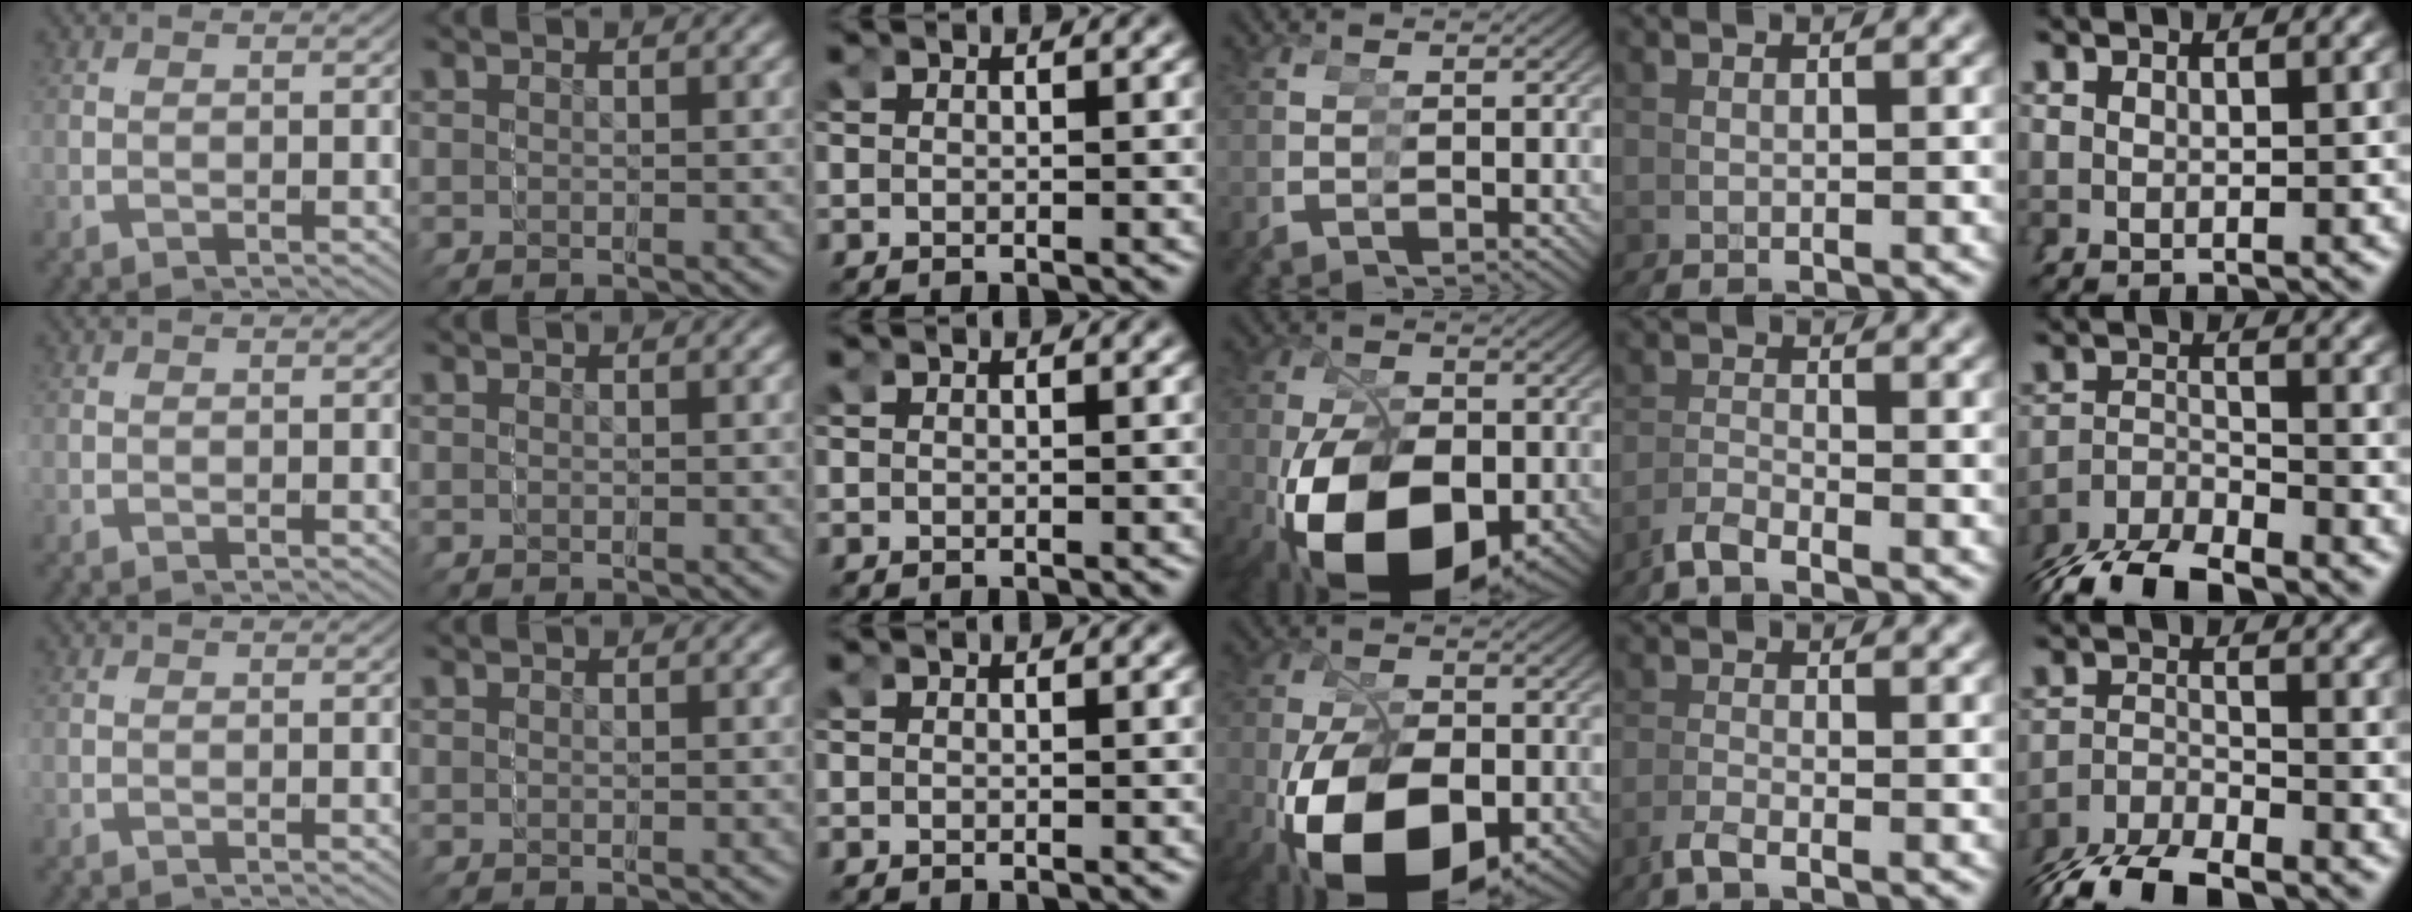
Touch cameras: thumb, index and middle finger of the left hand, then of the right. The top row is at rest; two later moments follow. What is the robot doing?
{"motion": "grasp_and_lifting", "object": "markers"}